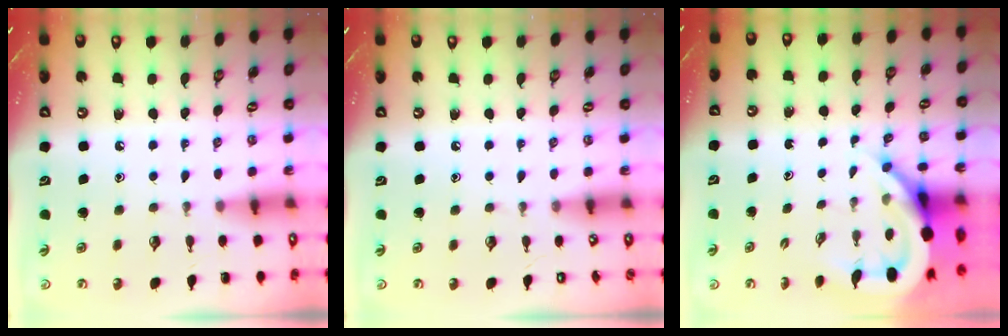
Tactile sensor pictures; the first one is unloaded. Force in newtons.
{"total": 0.0}
{"total": 10.3, "press": 10.2, "slide": 1.3}